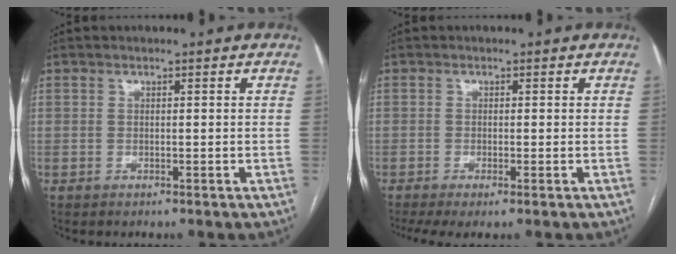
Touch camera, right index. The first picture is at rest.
{"total": 3.9, "force": [-2.2, 0.7, 3.2], "torque": [-0.059, -0.012, -0.040]}